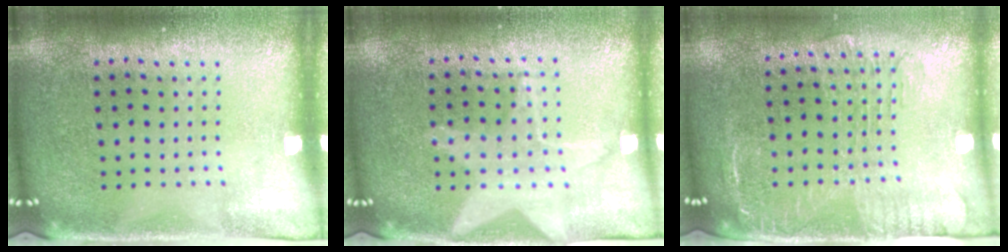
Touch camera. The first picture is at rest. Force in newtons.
{"total": 1.1, "press": 1.1, "slide": 0.1}
{"total": 2.0, "press": 1.6, "slide": 1.1}